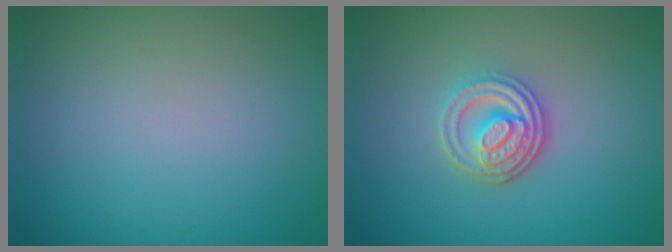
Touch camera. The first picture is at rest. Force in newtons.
{"total": 3.6, "press": 3.1, "slide": 1.9}